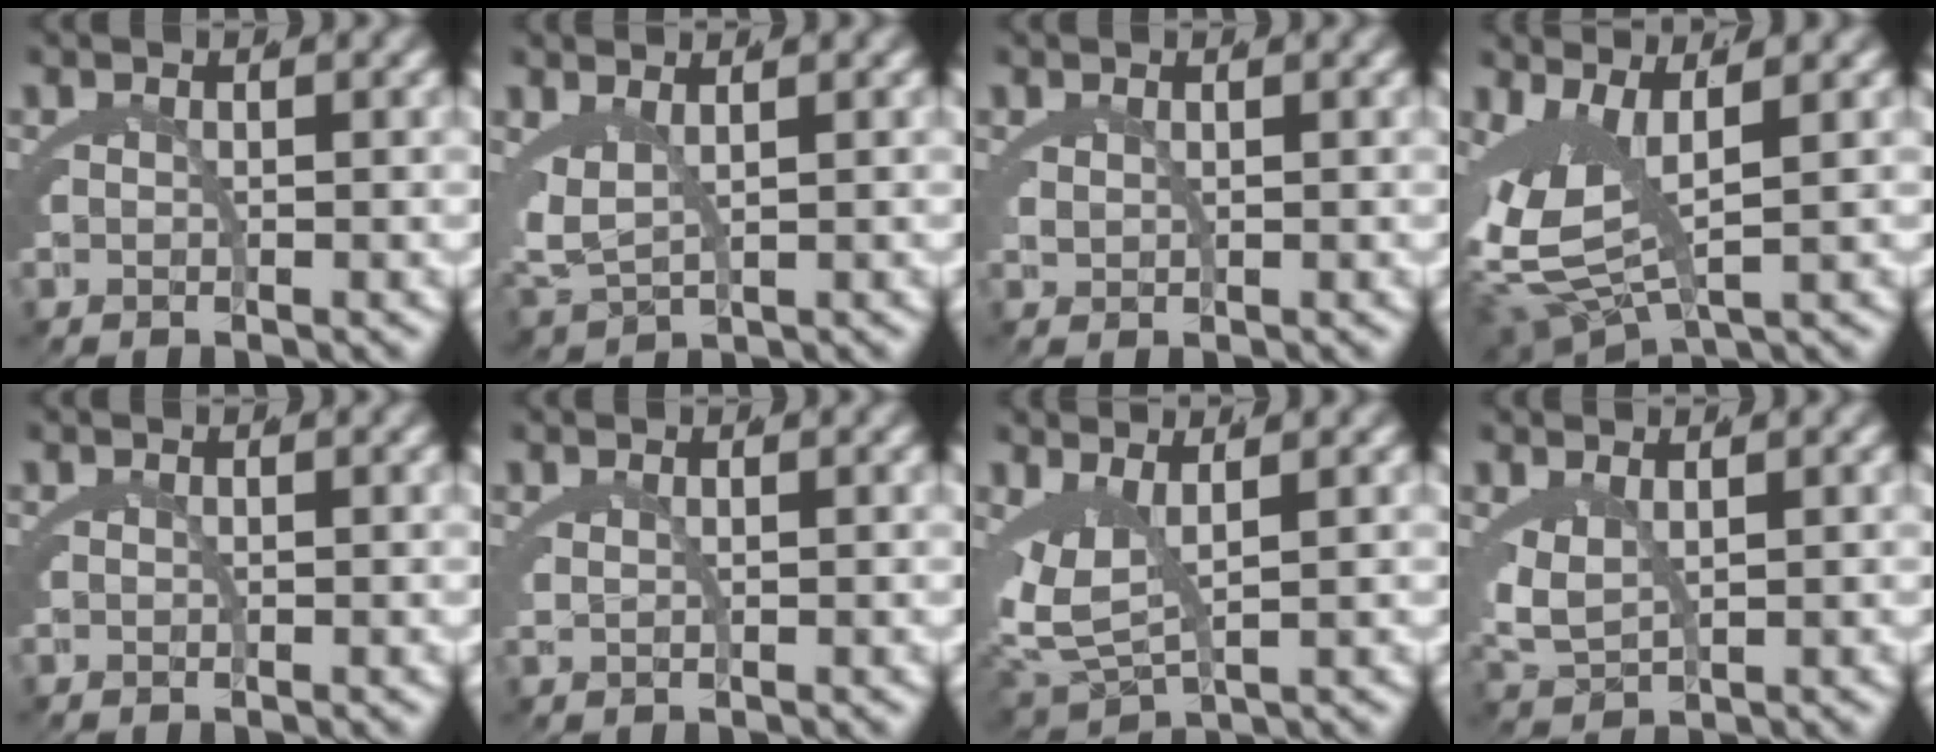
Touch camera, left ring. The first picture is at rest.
{"total": 3.9, "force": [0.9, 2.8, 2.6], "torque": [-0.086, -0.027, 0.033]}
{"total": 1.0, "force": [0.9, -0.3, 0.4], "torque": [-0.007, -0.004, 0.025]}
{"total": 9.1, "force": [0.8, 6.0, 6.8], "torque": [-0.158, -0.022, 0.021]}
{"total": 0.0}
{"total": 1.1, "force": [0.8, -0.4, 0.5], "torque": [-0.007, -0.003, 0.024]}
{"total": 5.6, "force": [0.9, 3.7, 4.2], "torque": [-0.105, -0.022, 0.030]}
{"total": 2.9, "force": [0.9, 1.8, 2.1], "torque": [-0.072, -0.024, 0.036]}